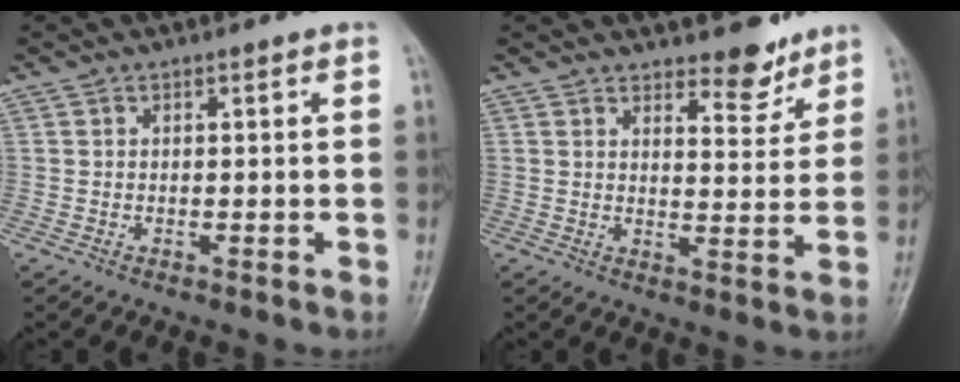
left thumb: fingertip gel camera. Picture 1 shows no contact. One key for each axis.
{"total": 6.2, "fx": 5.1, "fy": 2.3, "fz": 2.7, "tx": -0.013, "ty": -0.041, "tz": 0.076}